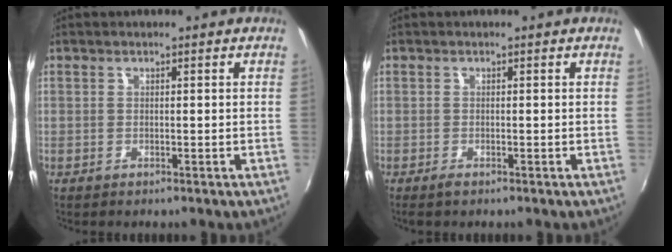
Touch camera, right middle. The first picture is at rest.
{"total": 1.0, "force": [-0.7, 0.2, 0.6], "torque": [-0.012, -0.004, -0.015]}